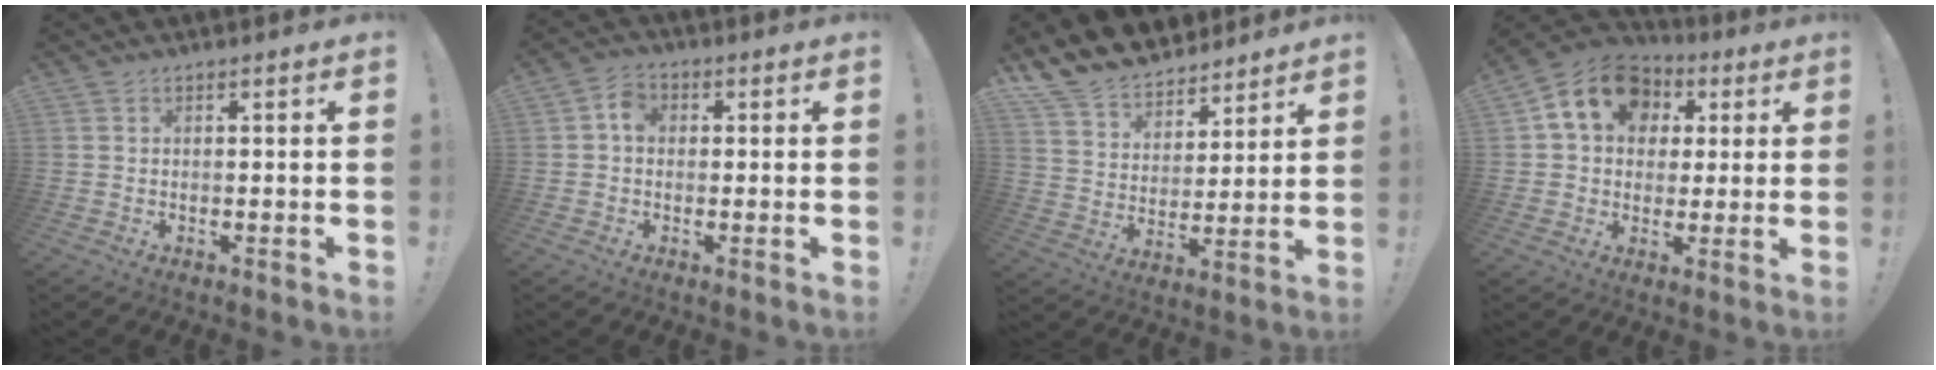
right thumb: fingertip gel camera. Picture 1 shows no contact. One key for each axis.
{"total": 4.5, "fx": 0.2, "fy": 3.5, "fz": 2.8, "tx": -0.043, "ty": 0.010, "tz": 0.002}
{"total": 11.9, "fx": 10.4, "fy": 5.6, "fz": 1.9, "tx": -0.050, "ty": -0.088, "tz": 0.198}
{"total": 13.9, "fx": 5.2, "fy": 10.9, "fz": 6.9, "tx": -0.098, "ty": -0.015, "tz": 0.099}